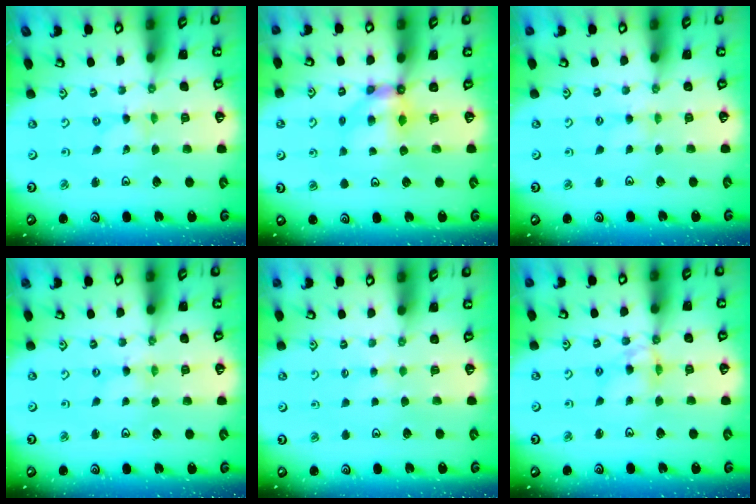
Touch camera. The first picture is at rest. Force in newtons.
{"total": 5.9, "press": 5.9, "slide": 0.4}
{"total": 1.4, "press": 1.3, "slide": 0.4}
{"total": 0.0}
{"total": 2.4, "press": 2.4, "slide": 0.4}
{"total": 7.4, "press": 7.4, "slide": 0.6}